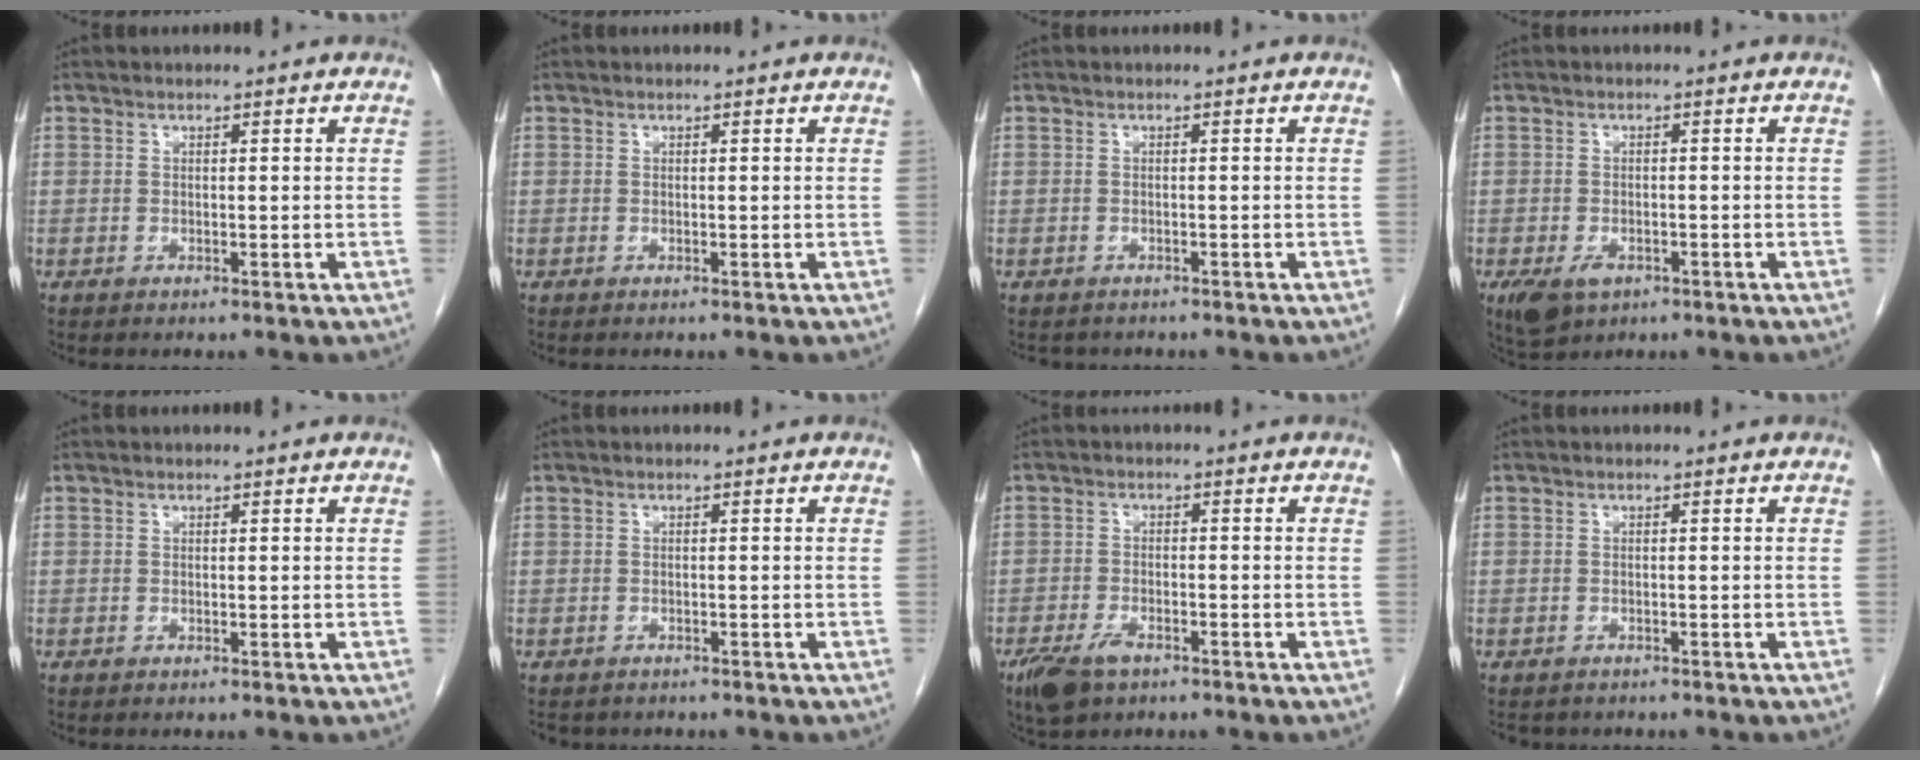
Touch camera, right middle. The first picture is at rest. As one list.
[{"total": 0.0}, {"total": 2.5, "force": [-2.3, 1.1, 0.3], "torque": [-0.010, -0.002, -0.029]}, {"total": 4.6, "force": [-2.4, 2.7, 2.8], "torque": [-0.054, -0.006, -0.033]}, {"total": 0.0}, {"total": 3.9, "force": [-3.4, 1.8, 0.9], "torque": [-0.015, -0.002, -0.042]}, {"total": 5.2, "force": [-3.4, 2.4, 3.2], "torque": [-0.064, -0.005, -0.055]}, {"total": 3.9, "force": [-3.4, 1.8, 0.9], "torque": [-0.014, -0.002, -0.042]}]